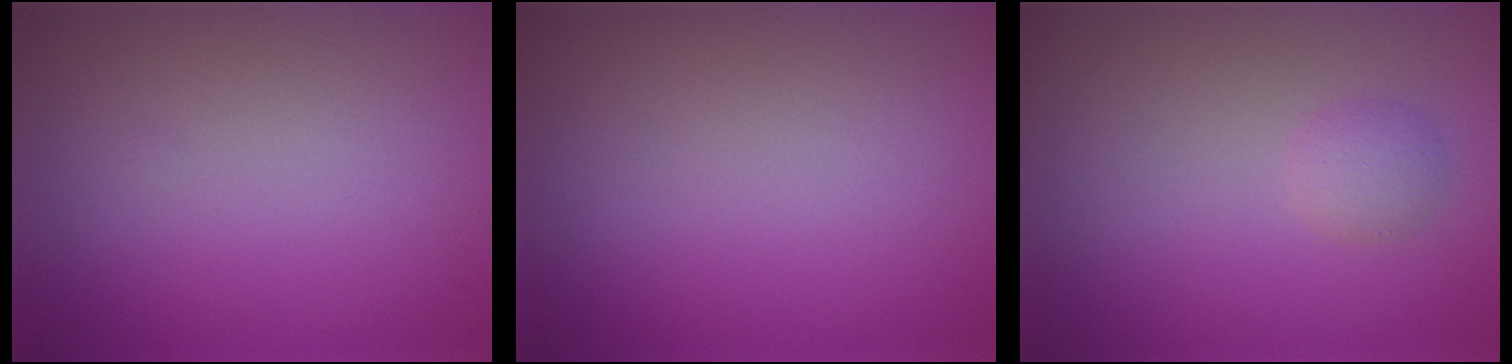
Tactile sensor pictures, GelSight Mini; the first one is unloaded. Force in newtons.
{"total": 0.0}
{"total": 1.3, "press": 1.3, "slide": 0.2}